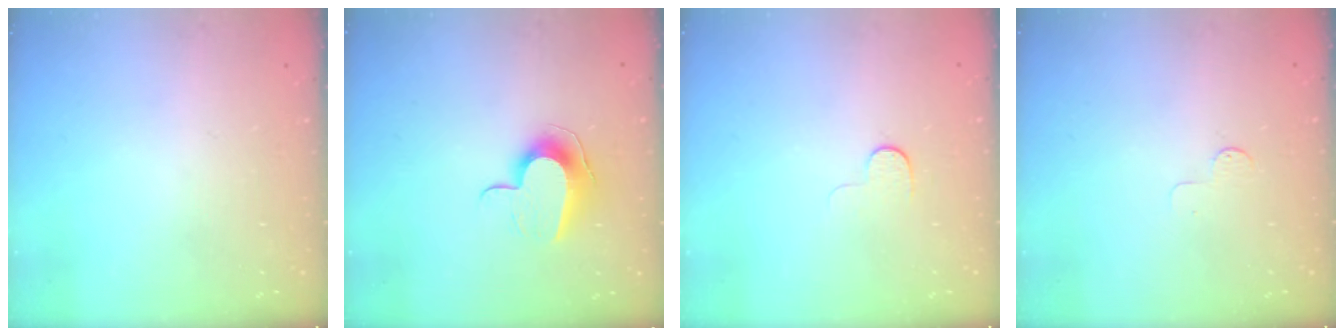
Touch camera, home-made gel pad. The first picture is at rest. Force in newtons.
{"total": 9.8, "press": 9.8, "slide": 0.1}
{"total": 4.2, "press": 4.1, "slide": 1.1}
{"total": 2.7, "press": 2.7, "slide": 0.2}